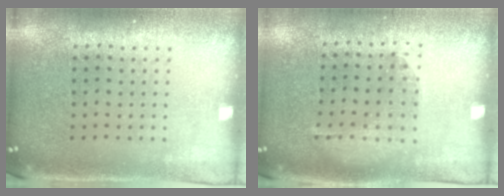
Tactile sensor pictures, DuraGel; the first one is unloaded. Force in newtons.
{"total": 1.2, "press": 0.9, "slide": 0.9}